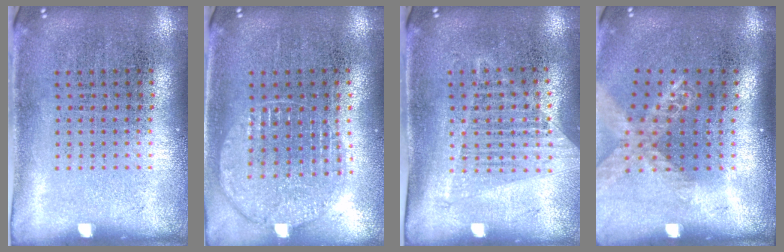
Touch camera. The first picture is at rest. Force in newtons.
{"total": 1.1, "press": 1.1, "slide": 0.1}
{"total": 1.3, "press": 1.2, "slide": 0.4}
{"total": 1.6, "press": 1.4, "slide": 0.8}